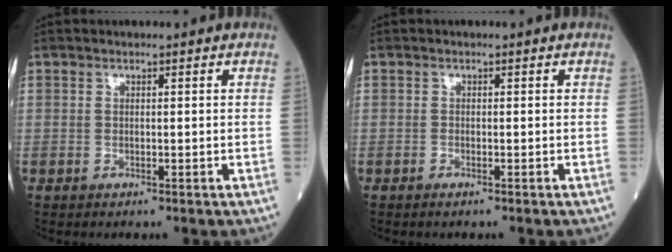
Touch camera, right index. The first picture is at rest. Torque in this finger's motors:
{"motor_torque": [-0.13, -0.05, 0.08, 0.02]}